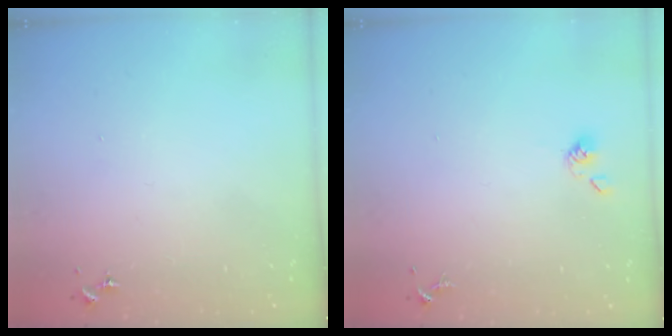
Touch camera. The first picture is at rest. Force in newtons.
{"total": 4.4, "press": 4.1, "slide": 1.6}